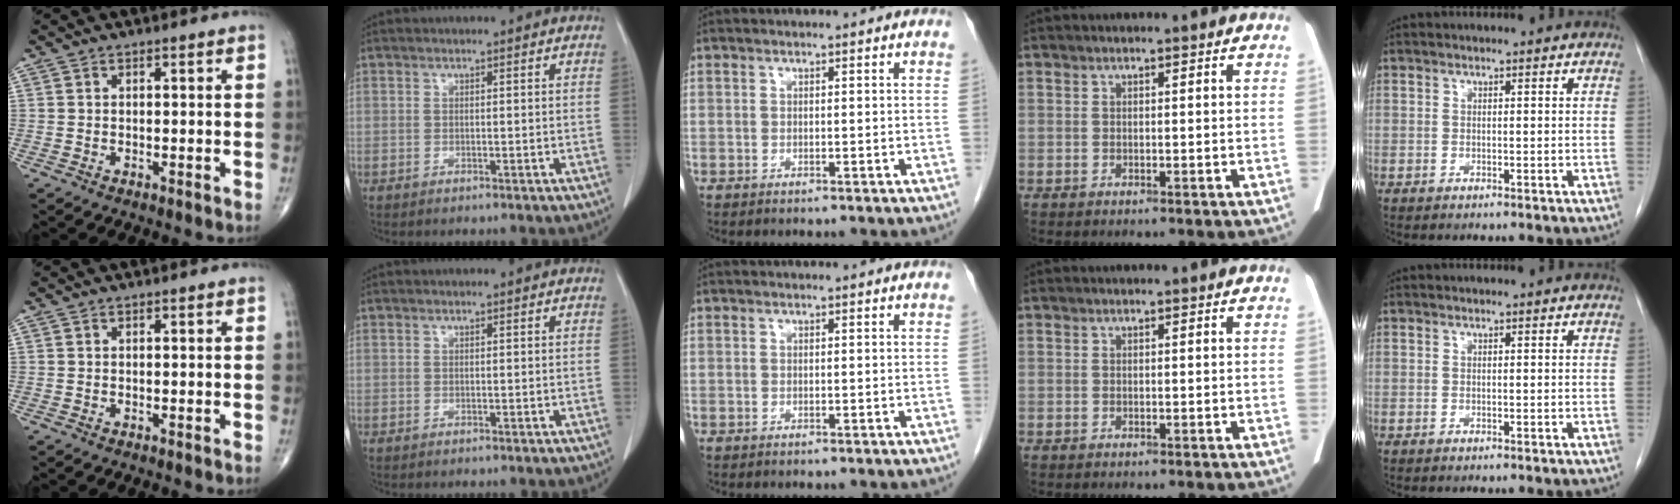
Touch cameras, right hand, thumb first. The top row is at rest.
{}